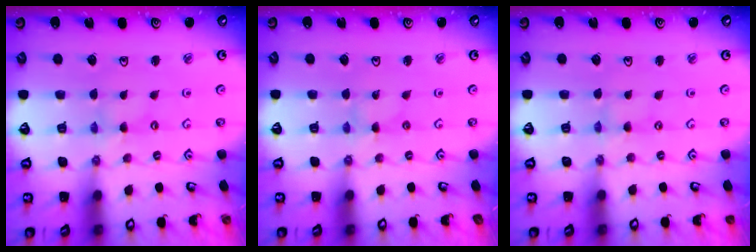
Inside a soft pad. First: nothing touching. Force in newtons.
{"total": 0.0}
{"total": 0.0}